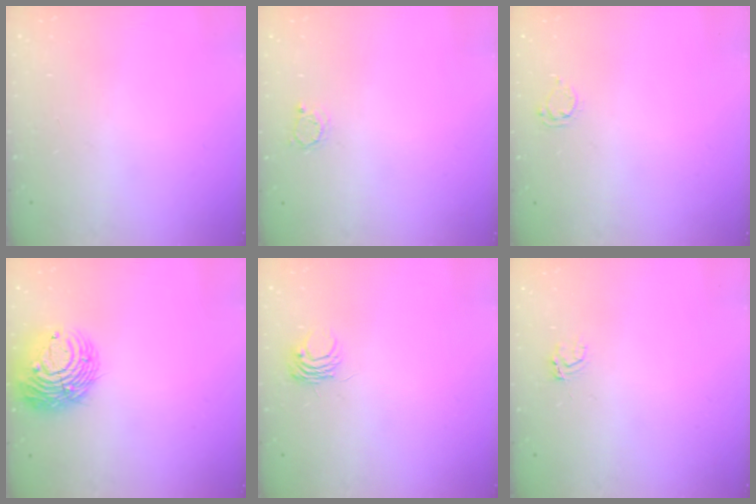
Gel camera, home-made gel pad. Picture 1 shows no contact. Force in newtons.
{"total": 2.2, "press": 2.1, "slide": 0.4}
{"total": 3.8, "press": 3.8, "slide": 0.2}
{"total": 12.5, "press": 12.4, "slide": 1.5}
{"total": 4.7, "press": 4.7, "slide": 0.1}
{"total": 3.1, "press": 3.1, "slide": 0.4}